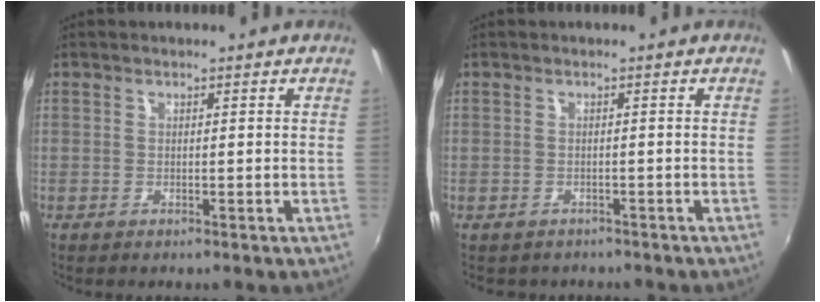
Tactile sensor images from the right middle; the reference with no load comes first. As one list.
[{"total": 1.9, "force": [-1.2, 1.5, 0.2], "torque": [-0.010, 0.000, -0.014]}]